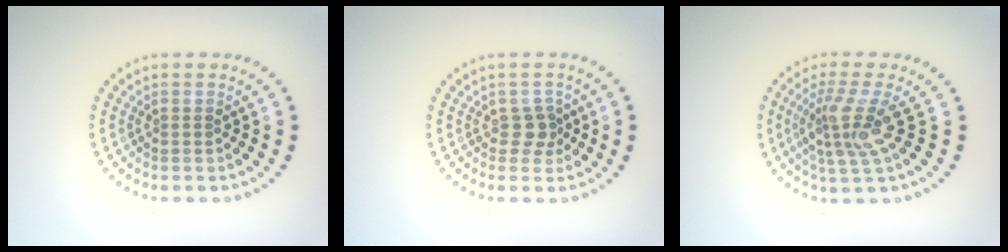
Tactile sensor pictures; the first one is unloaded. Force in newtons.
{"total": 1.5, "press": 1.2, "slide": 0.9}
{"total": 3.8, "press": 3.1, "slide": 2.2}